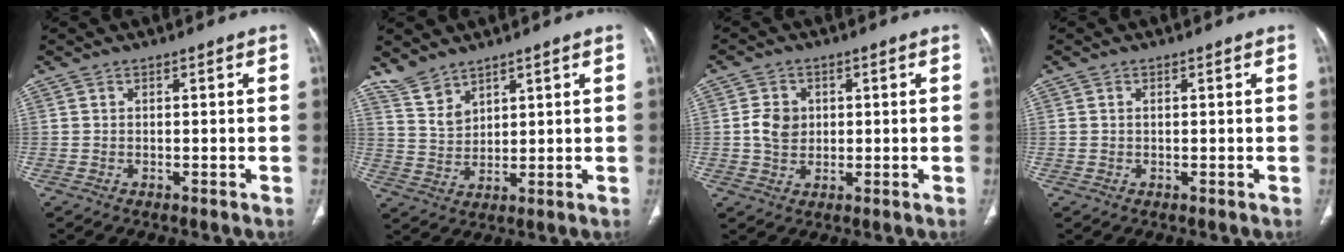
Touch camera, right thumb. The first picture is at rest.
{"total": 5.3, "force": [4.6, 2.1, 1.4], "torque": [-0.020, -0.024, 0.105]}
{"total": 5.0, "force": [0.5, 4.1, 2.8], "torque": [-0.036, -0.001, 0.011]}
{"total": 0.8, "force": [0.2, 0.5, 0.5], "torque": [-0.016, 0.006, 0.008]}